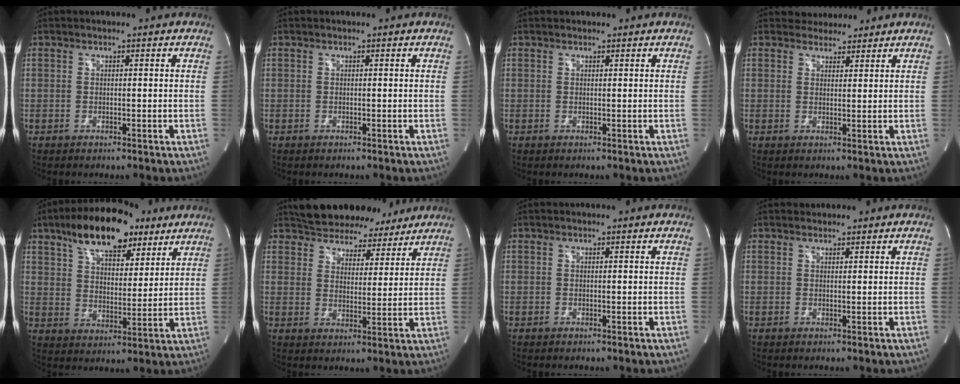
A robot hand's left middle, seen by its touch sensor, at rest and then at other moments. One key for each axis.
{"total": 0.0}
{"total": 0.8, "fx": 0.7, "fy": 0.3, "fz": 0.1, "tx": -0.008, "ty": 0.009, "tz": 0.013}
{"total": 3.5, "fx": 3.2, "fy": 1.5, "fz": 0.1, "tx": 0.002, "ty": 0.009, "tz": 0.047}
{"total": 15.9, "fx": 10.4, "fy": 6.9, "fz": 9.8, "tx": -0.167, "ty": 0.032, "tz": 0.175}
{"total": 14.5, "fx": 12.8, "fy": 5.8, "fz": 3.6, "tx": -0.052, "ty": 0.011, "tz": 0.177}
{"total": 0.0}
{"total": 1.1, "fx": 1.0, "fy": 0.5, "fz": 0.0, "tx": -0.003, "ty": 0.010, "tz": 0.017}